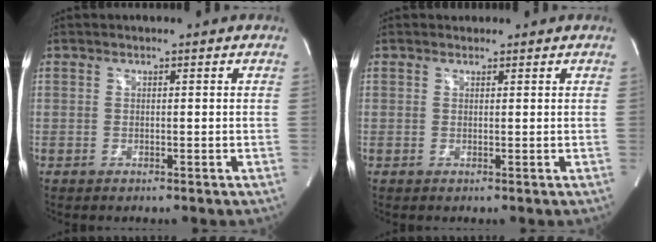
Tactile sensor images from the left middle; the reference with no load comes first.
{"total": 0.7, "force": [0.6, 0.4, -0.1], "torque": [-0.003, 0.006, 0.008]}